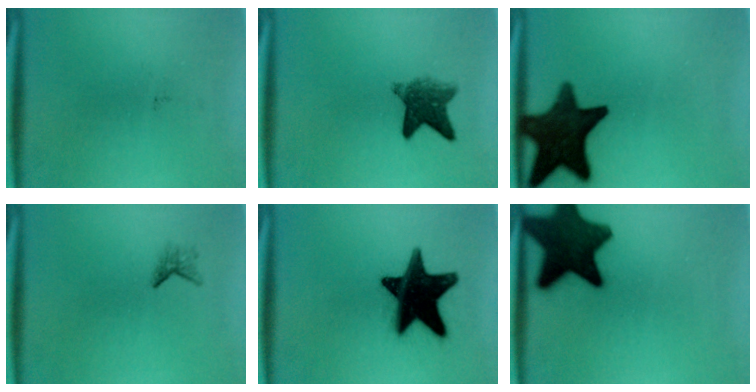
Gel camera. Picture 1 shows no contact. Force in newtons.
{"total": 6.1}
{"total": 15.7}
{"total": 1.2}
{"total": 19.9}
{"total": 16.3}